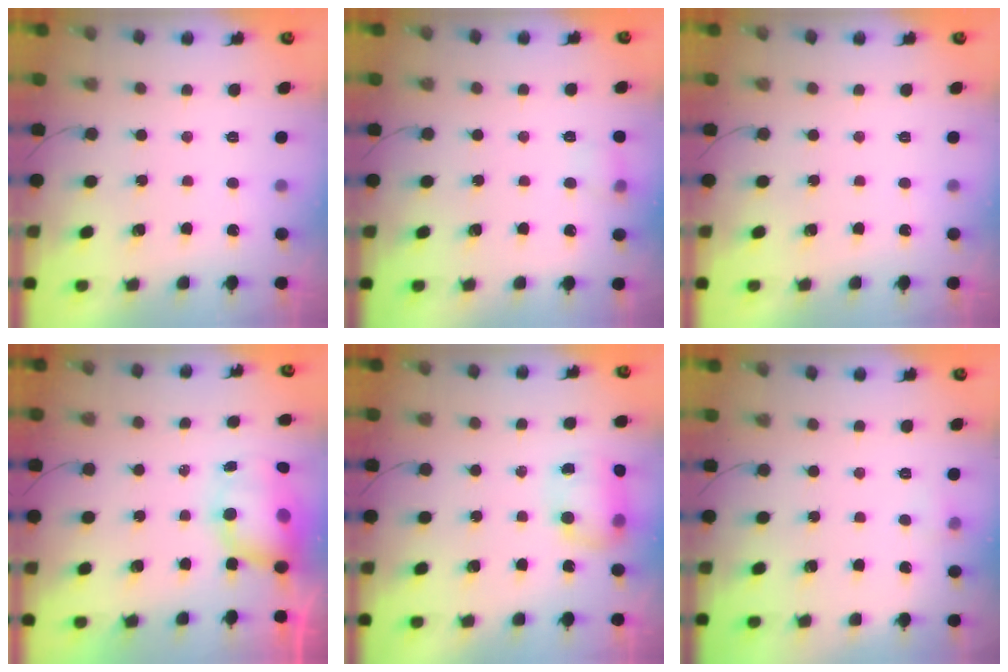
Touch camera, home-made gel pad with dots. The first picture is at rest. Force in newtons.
{"total": 6.3, "press": 6.1, "slide": 1.6}
{"total": 0.0}
{"total": 10.4, "press": 10.0, "slide": 2.8}
{"total": 8.0, "press": 8.0, "slide": 0.5}
{"total": 3.6, "press": 3.4, "slide": 1.0}